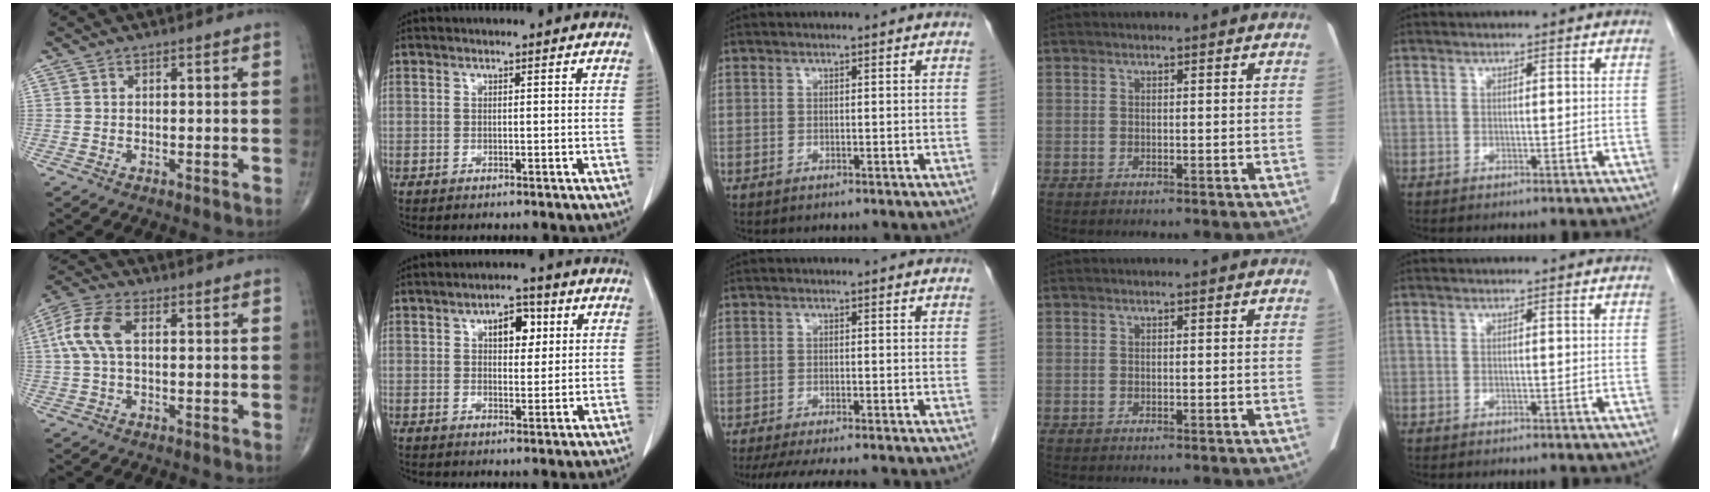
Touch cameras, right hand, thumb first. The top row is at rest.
{"thumb": {"total": 8.1, "force": [1.3, 4.3, 6.7], "torque": [-0.165, 0.024, 0.021]}, "index": {"total": 5.2, "force": [1.9, 2.7, 4.0], "torque": [-0.057, 0.011, 0.028]}, "middle": {"total": 10.5, "force": [-9.1, 1.4, 5.1], "torque": [-0.069, -0.015, -0.126]}}